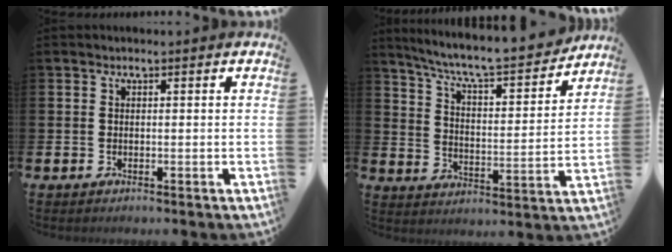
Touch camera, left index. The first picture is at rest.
{"total": 8.4, "force": [7.7, 0.8, 3.1], "torque": [-0.086, -0.059, 0.128]}